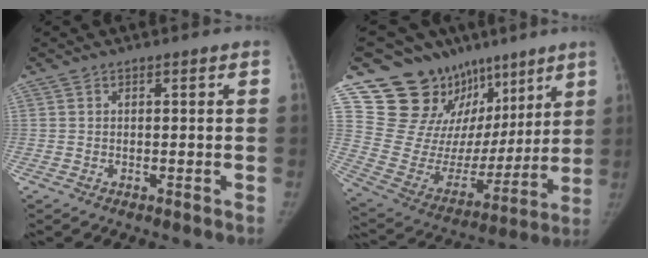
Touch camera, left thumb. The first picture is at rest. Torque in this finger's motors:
{"motor_torque": [0.66, 0.67, 1.05, -1.07, 0.03]}